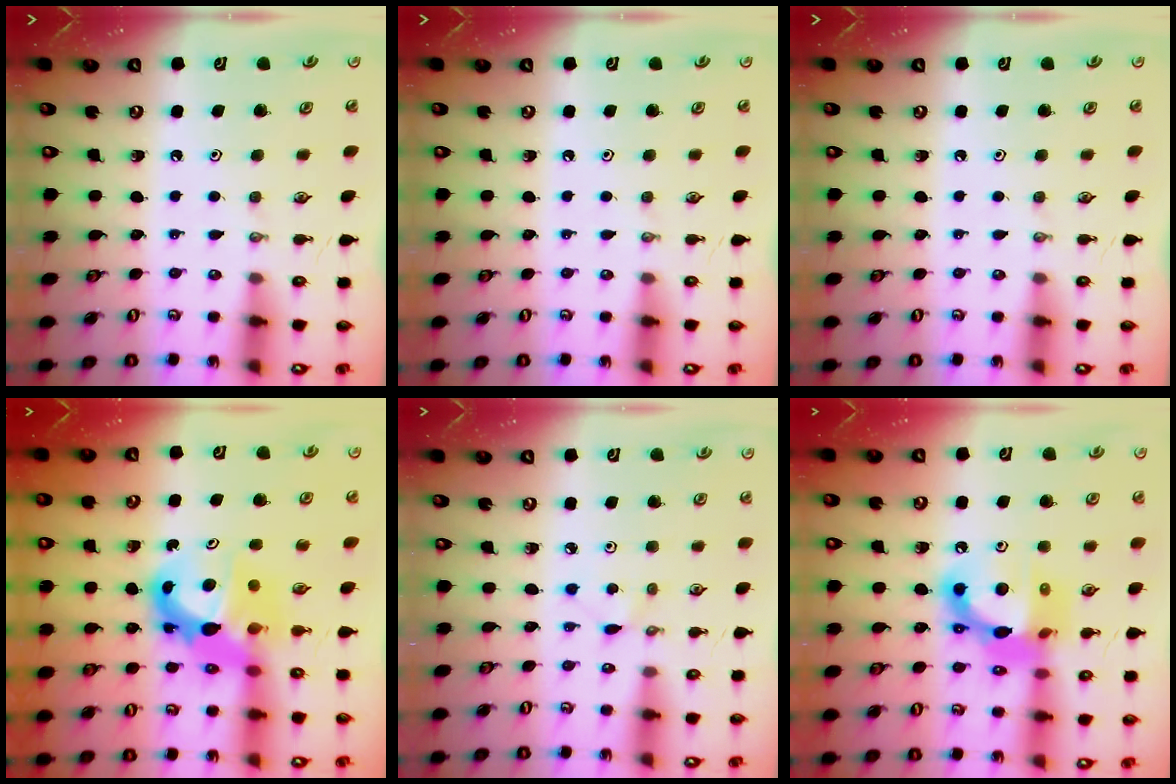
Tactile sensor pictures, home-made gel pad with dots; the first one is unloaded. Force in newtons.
{"total": 0.0}
{"total": 0.0}
{"total": 9.7, "press": 9.6, "slide": 0.7}
{"total": 2.0, "press": 2.0, "slide": 0.3}
{"total": 14.6, "press": 14.5, "slide": 1.7}